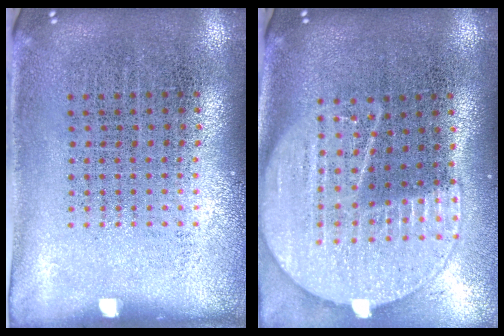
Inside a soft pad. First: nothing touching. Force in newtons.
{"total": 2.0, "press": 1.8, "slide": 1.0}